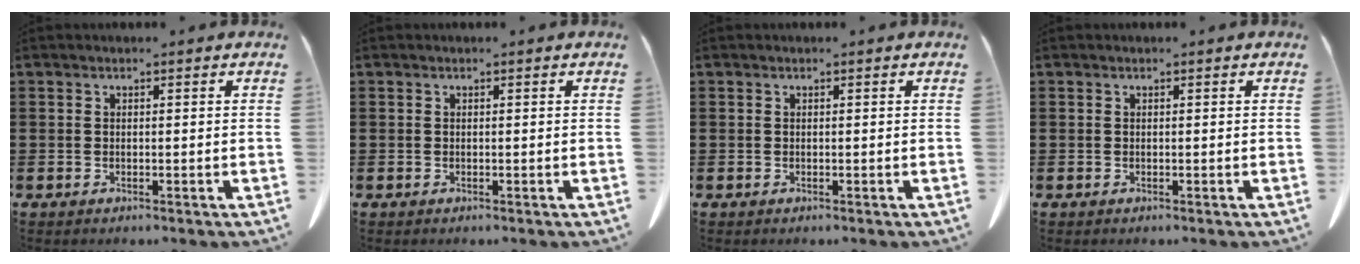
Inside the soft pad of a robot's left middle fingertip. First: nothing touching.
{"total": 0.0}
{"total": 0.0}
{"total": 0.0}